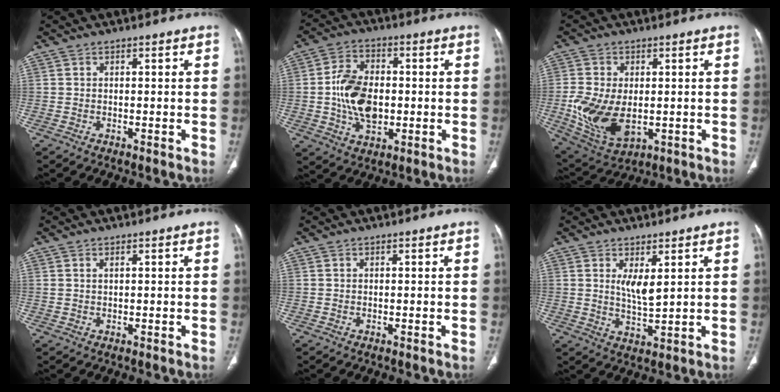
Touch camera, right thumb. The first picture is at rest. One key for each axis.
{"total": 12.0, "fx": -0.6, "fy": 7.8, "fz": 9.1, "tx": -0.148, "ty": 0.008, "tz": -0.011}
{"total": 12.9, "fx": -1.4, "fy": 7.9, "fz": 10.1, "tx": -0.196, "ty": -0.010, "tz": -0.004}
{"total": 0.7, "fx": 0.4, "fy": 0.2, "fz": 0.6, "tx": -0.017, "ty": 0.007, "tz": 0.010}
{"total": 0.0}
{"total": 4.5, "fx": 1.9, "fy": 1.3, "fz": 3.8, "tx": -0.069, "ty": -0.024, "tz": 0.043}